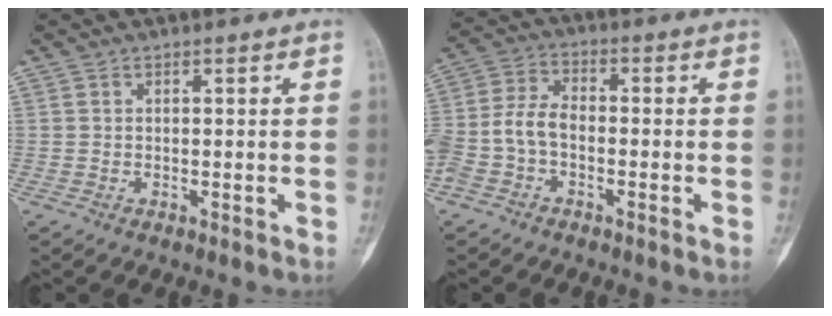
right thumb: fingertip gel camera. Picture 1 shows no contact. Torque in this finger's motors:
{"motor_torque": [0.25, 0.13, 1.24, -0.36, 0.06]}